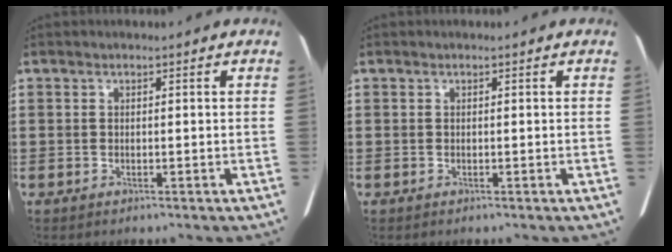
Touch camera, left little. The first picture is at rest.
{"total": 0.0}